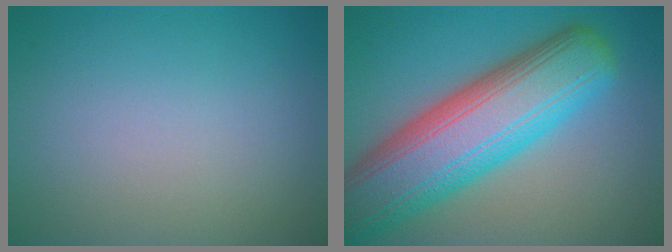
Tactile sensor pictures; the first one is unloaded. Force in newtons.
{"total": 11.7, "press": 11.7, "slide": 0.8}